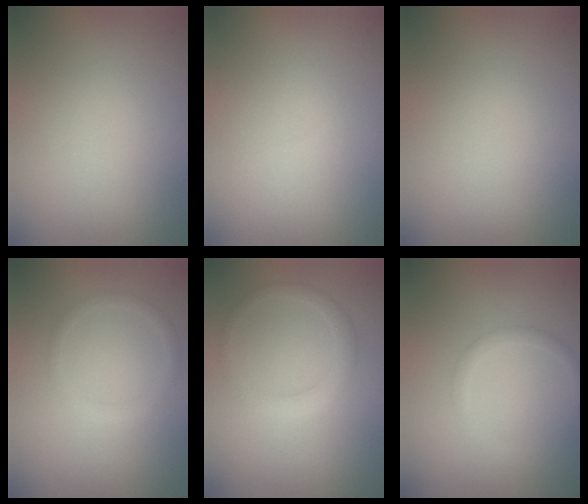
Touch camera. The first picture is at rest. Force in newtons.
{"total": 0.0}
{"total": 0.0}
{"total": 1.3, "press": 1.3, "slide": 0.1}
{"total": 1.8, "press": 1.8, "slide": 0.0}
{"total": 1.2, "press": 1.2, "slide": 0.1}